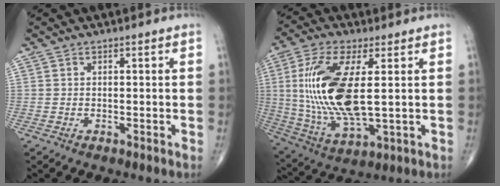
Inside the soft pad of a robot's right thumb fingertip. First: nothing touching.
{"total": 18.2, "force": [2.1, 6.8, 16.7], "torque": [-0.362, -0.016, 0.048]}